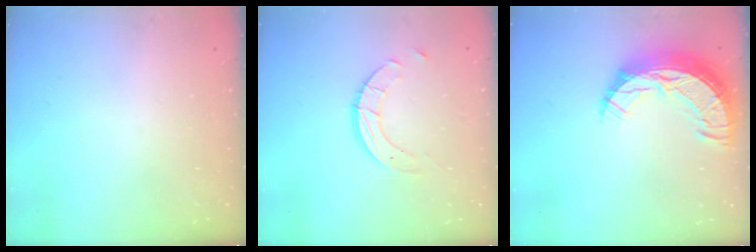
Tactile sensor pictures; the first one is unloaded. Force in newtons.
{"total": 5.1, "press": 5.1, "slide": 0.3}
{"total": 14.4, "press": 14.3, "slide": 1.2}